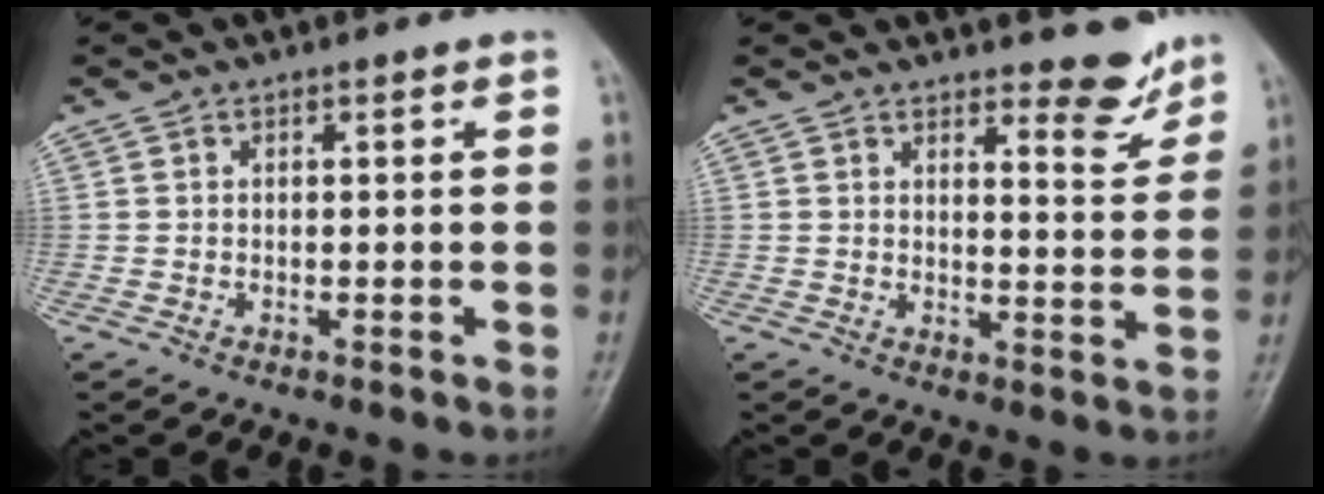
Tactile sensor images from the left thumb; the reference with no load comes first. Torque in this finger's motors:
{"motor_torque": [0.14, 0.01, -0.02, -0.15, -0.06]}